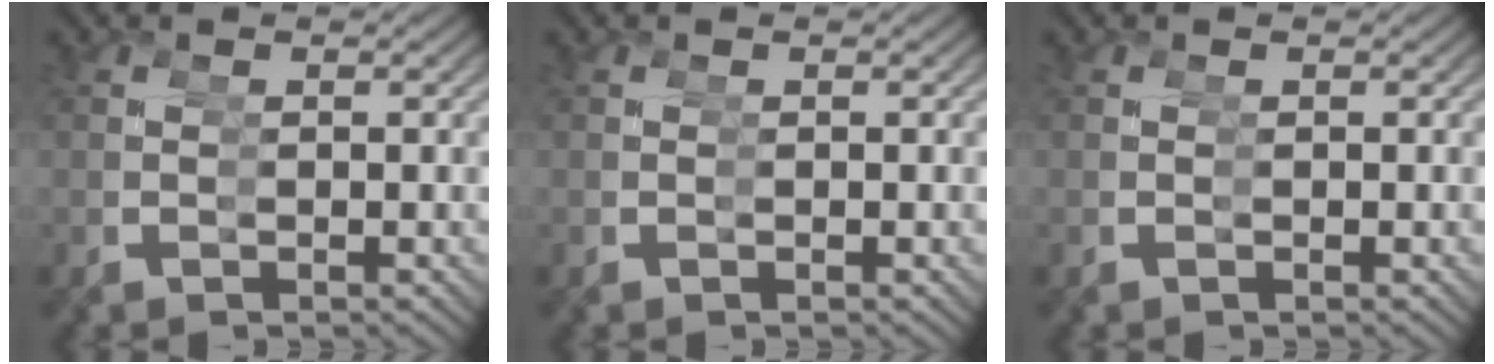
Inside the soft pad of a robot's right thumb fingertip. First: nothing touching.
{"total": 0.0}
{"total": 0.0}